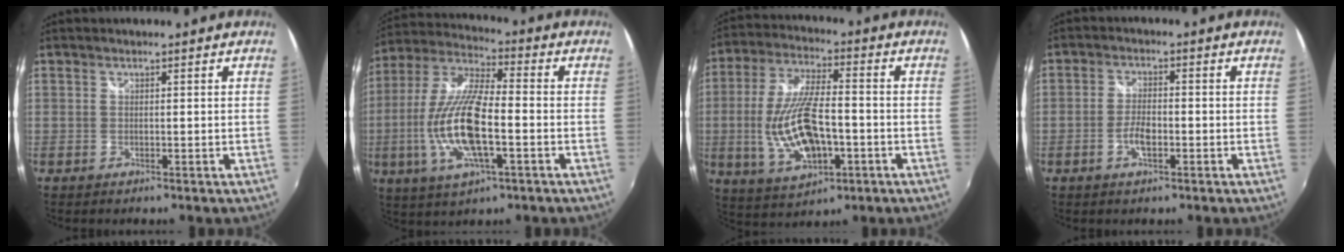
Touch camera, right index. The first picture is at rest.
{"total": 16.8, "force": [-3.8, 5.1, 15.5], "torque": [-0.316, -0.009, -0.075]}
{"total": 15.9, "force": [-3.4, 6.7, 14.0], "torque": [-0.291, -0.007, -0.048]}
{"total": 4.2, "force": [-1.6, 1.8, 3.4], "torque": [-0.072, 0.001, -0.031]}